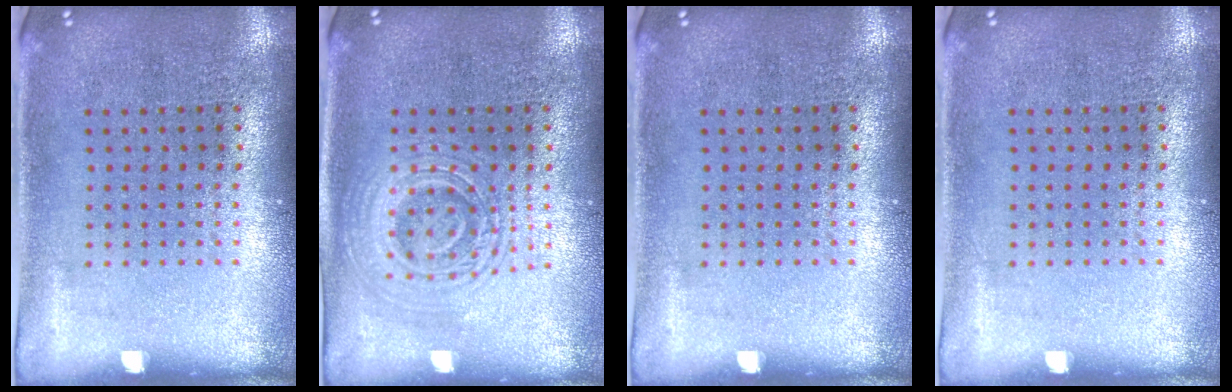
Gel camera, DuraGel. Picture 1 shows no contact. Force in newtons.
{"total": 2.8, "press": 2.8, "slide": 0.5}
{"total": 0.0}
{"total": 0.0}